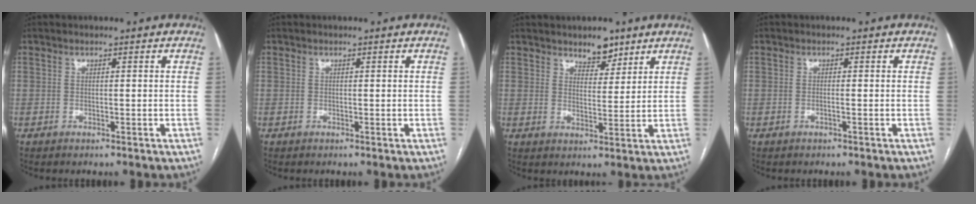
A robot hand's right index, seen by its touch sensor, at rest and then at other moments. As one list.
[{"total": 0.0}, {"total": 4.5, "force": [3.4, 2.2, 1.8], "torque": [-0.021, -0.002, 0.056]}, {"total": 0.5, "force": [-0.2, -0.1, 0.5], "torque": [-0.011, 0.001, -0.005]}]